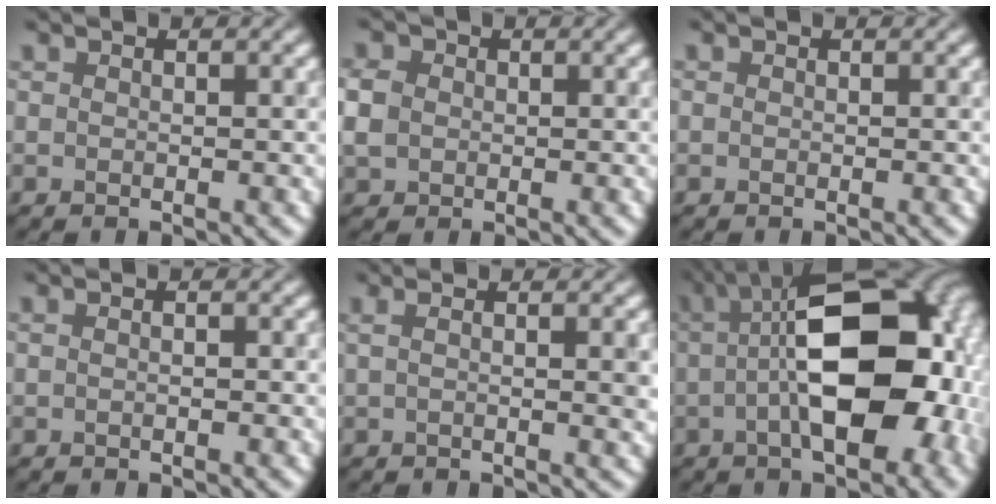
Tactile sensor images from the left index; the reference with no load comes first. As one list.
[{"total": 2.7, "force": [0.0, 2.3, 1.3], "torque": [-0.041, 0.008, -0.001]}, {"total": 0.0}, {"total": 0.7, "force": [0.0, 0.2, 0.7], "torque": [-0.008, -0.003, -0.002]}, {"total": 3.0, "force": [0.4, 0.7, 2.9], "torque": [-0.039, 0.004, 0.001]}, {"total": 15.8, "force": [-0.2, 7.7, 13.8], "torque": [-0.182, 0.019, -0.007]}]